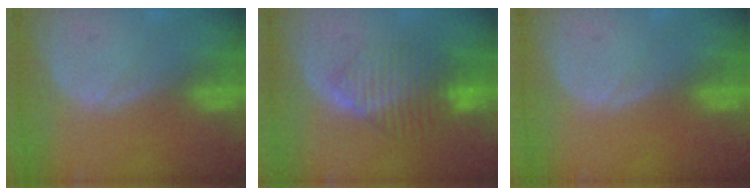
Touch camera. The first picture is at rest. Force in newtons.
{"total": 8.3, "press": 7.1, "slide": 4.4}
{"total": 0.0}